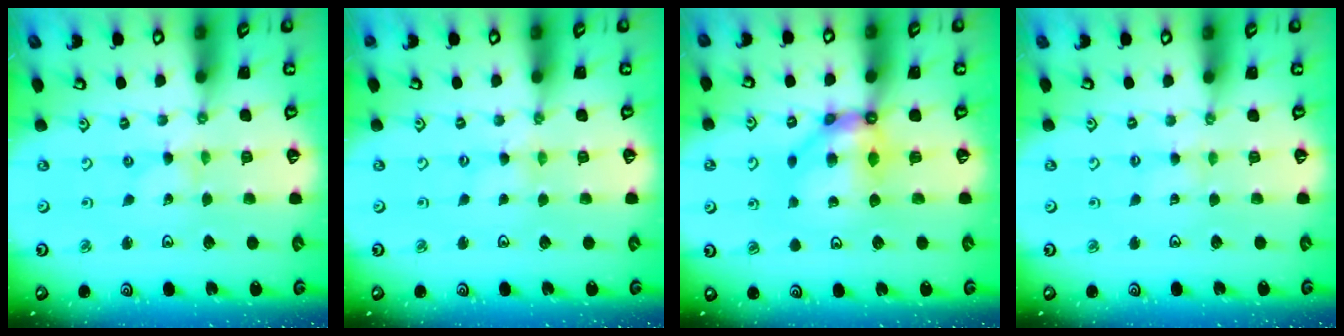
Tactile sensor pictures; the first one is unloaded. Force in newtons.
{"total": 2.4, "press": 2.3, "slide": 0.4}
{"total": 8.9, "press": 8.9, "slide": 0.6}
{"total": 2.0, "press": 2.0, "slide": 0.4}